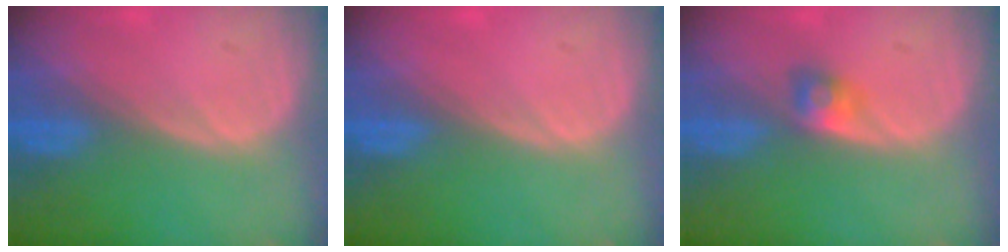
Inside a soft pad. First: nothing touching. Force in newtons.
{"total": 0.0}
{"total": 2.5, "press": 2.4, "slide": 0.8}